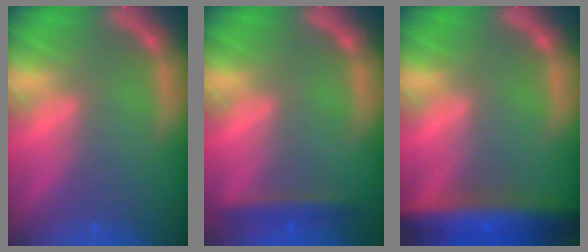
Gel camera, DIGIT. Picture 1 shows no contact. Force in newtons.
{"total": 2.4}
{"total": 9.0}